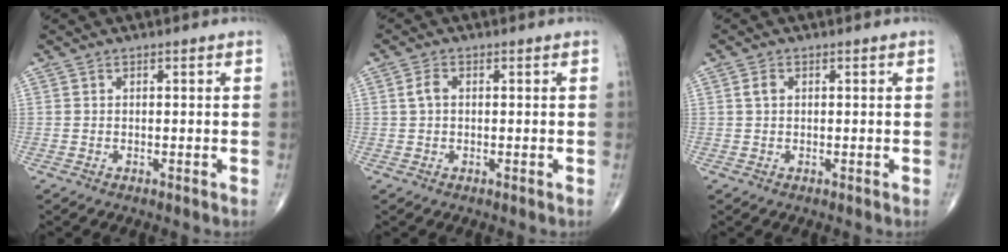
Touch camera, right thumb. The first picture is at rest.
{"total": 2.2, "force": [0.3, 1.4, 1.7], "torque": [-0.037, 0.006, 0.003]}
{"total": 1.5, "force": [0.3, 1.0, 1.0], "torque": [-0.020, 0.004, 0.006]}